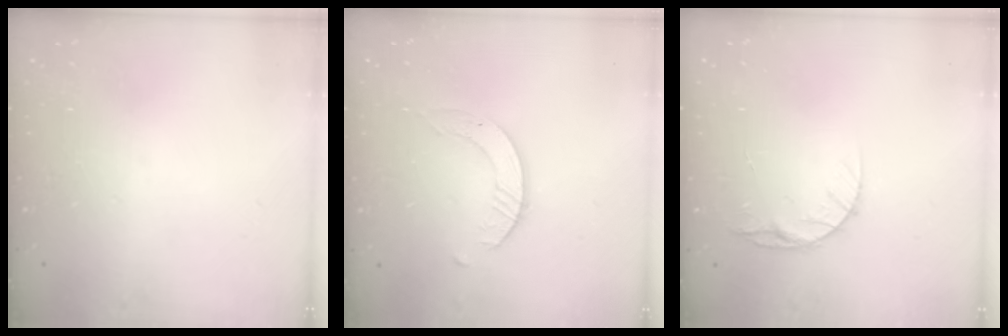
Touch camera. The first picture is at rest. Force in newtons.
{"total": 2.6, "press": 2.6, "slide": 0.3}
{"total": 6.1, "press": 6.0, "slide": 0.6}